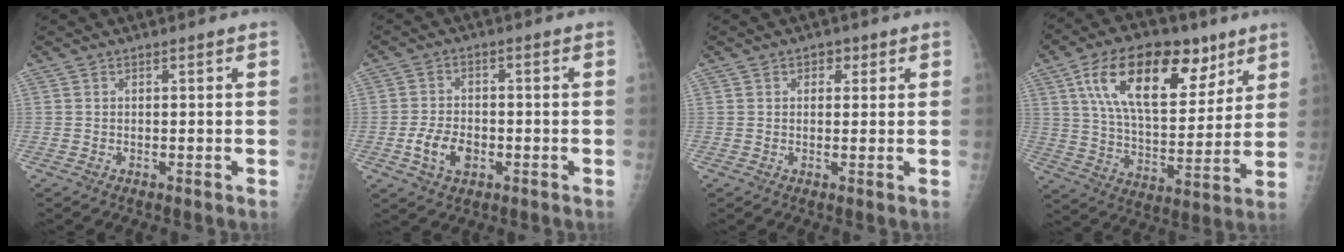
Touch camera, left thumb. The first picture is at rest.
{"total": 6.5, "force": [-2.1, 4.3, 4.4], "torque": [-0.075, 0.009, -0.036]}
{"total": 2.4, "force": [1.1, 1.8, 1.2], "torque": [0.003, -0.002, 0.012]}
{"total": 22.4, "force": [10.7, 11.5, 16.0], "torque": [-0.235, -0.027, 0.182]}